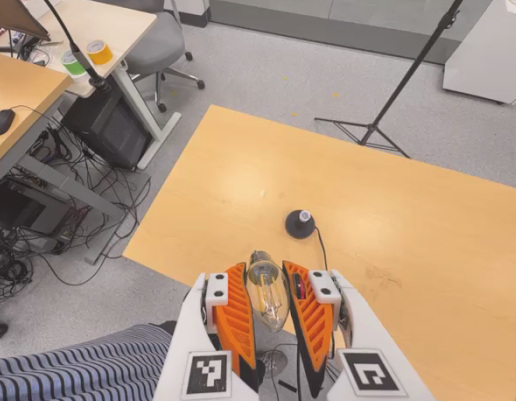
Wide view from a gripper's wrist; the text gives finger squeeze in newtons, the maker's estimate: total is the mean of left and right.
{"total": 21.8, "left": 24.0, "right": 19.7}